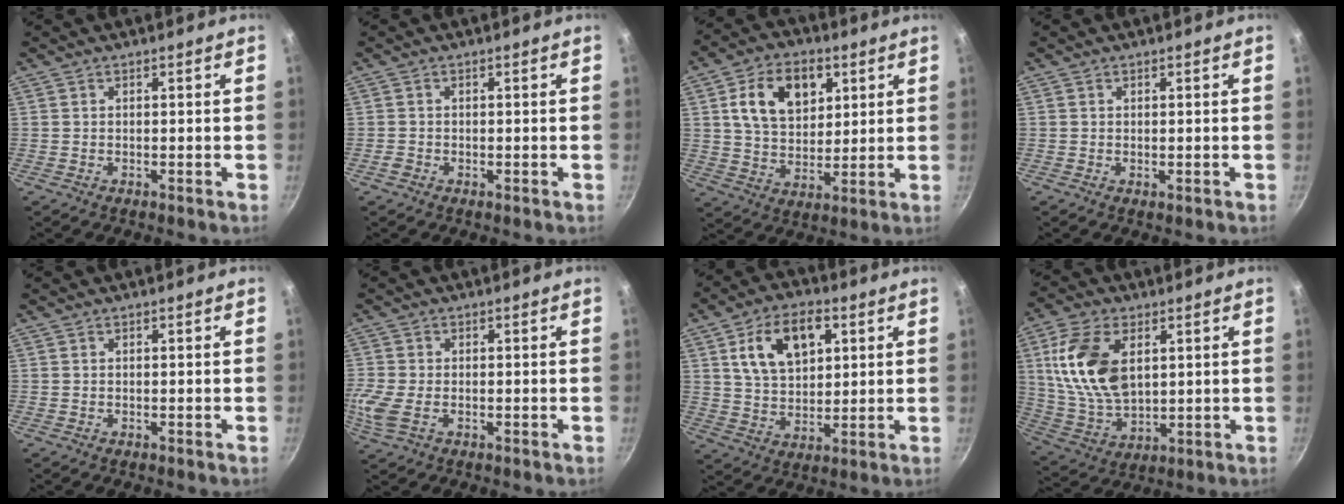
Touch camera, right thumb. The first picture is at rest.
{"total": 0.6, "force": [-0.3, 0.4, 0.3], "torque": [-0.005, 0.000, -0.007]}
{"total": 14.0, "force": [4.8, 9.5, 9.2], "torque": [-0.125, -0.008, 0.078]}
{"total": 0.6, "force": [0.0, 0.2, 0.5], "torque": [-0.007, -0.003, 0.000]}
{"total": 0.0}
{"total": 6.0, "force": [-1.3, 3.6, 4.6], "torque": [-0.108, -0.006, -0.030]}
{"total": 13.5, "force": [4.7, 8.3, 9.5], "torque": [-0.135, -0.005, 0.082]}
{"total": 16.2, "force": [4.2, 9.5, 12.4], "torque": [-0.221, -0.014, 0.092]}